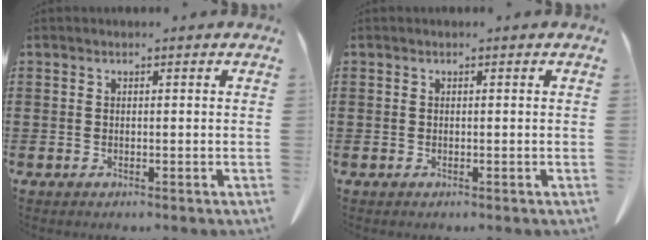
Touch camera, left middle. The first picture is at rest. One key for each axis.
{"total": 0.0}